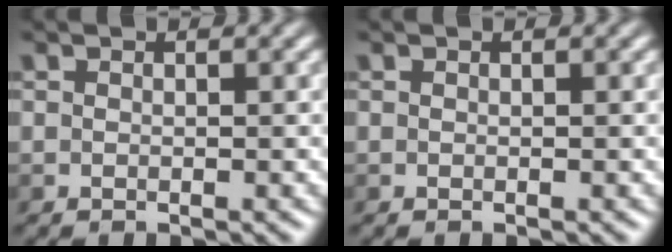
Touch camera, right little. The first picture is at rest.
{"total": 0.0}